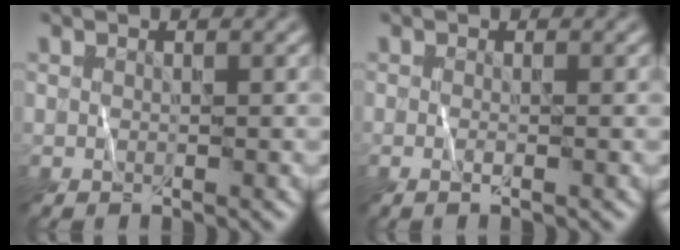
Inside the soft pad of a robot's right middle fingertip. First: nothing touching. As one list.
[{"total": 0.9, "force": [-0.3, 0.1, 0.8], "torque": [-0.017, -0.009, -0.005]}]